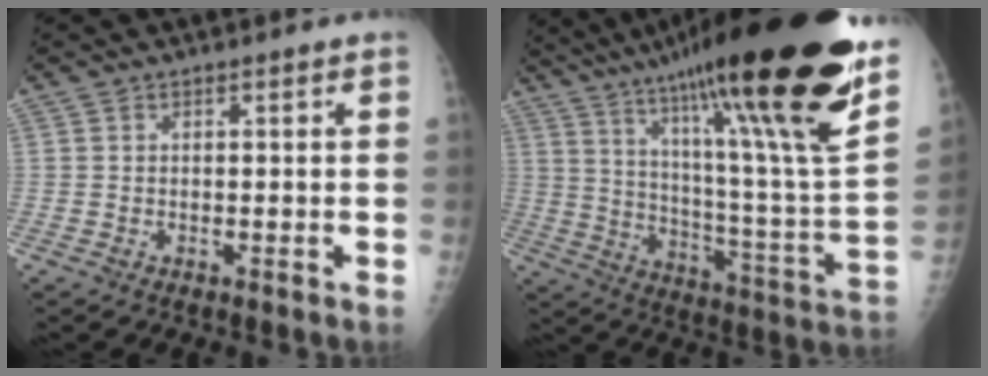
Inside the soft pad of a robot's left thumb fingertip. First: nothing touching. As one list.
[{"total": 34.9, "force": [22.6, 3.7, 26.3], "torque": [-0.354, -0.081, 0.351]}]